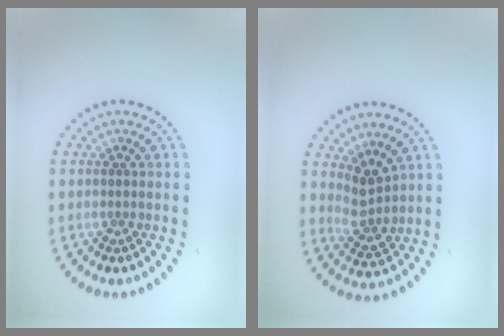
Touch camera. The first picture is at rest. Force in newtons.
{"total": 2.7, "press": 2.0, "slide": 1.9}